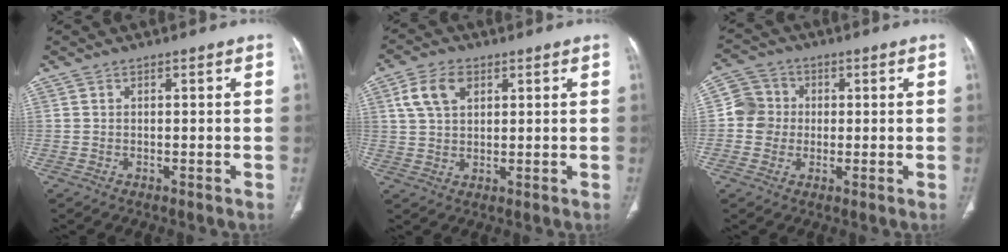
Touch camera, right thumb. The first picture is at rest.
{"total": 6.9, "force": [2.8, 4.4, 4.6], "torque": [-0.082, 0.001, 0.055]}
{"total": 6.1, "force": [0.0, 5.9, 1.3], "torque": [0.001, 0.013, -0.009]}